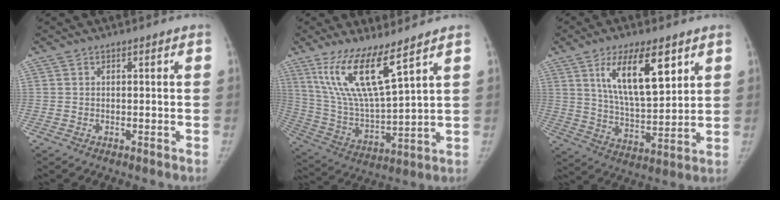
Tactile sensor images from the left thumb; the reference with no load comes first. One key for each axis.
{"total": 14.8, "fx": 9.2, "fy": 2.7, "fz": 11.3, "tx": -0.219, "ty": -0.057, "tz": 0.194}
{"total": 15.0, "fx": 6.9, "fy": 5.7, "fz": 12.0, "tx": -0.178, "ty": -0.037, "tz": 0.129}